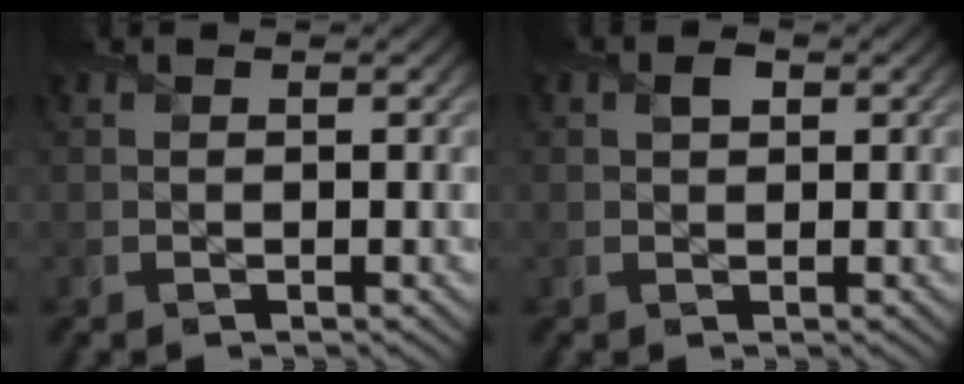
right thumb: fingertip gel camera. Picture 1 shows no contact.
{"total": 1.5, "force": [0.6, 1.1, 0.8], "torque": [-0.015, 0.002, 0.007]}